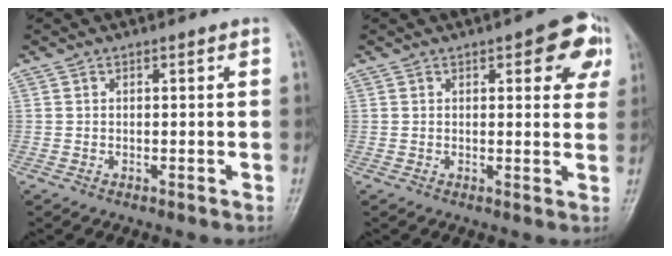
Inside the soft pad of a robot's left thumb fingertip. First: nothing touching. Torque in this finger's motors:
{"motor_torque": [1.21, 0.89, 0.62, -0.82, 0.01]}